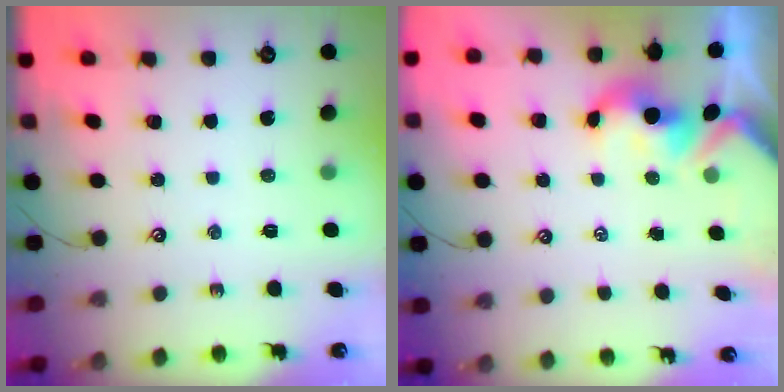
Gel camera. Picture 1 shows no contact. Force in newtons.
{"total": 1.3, "press": 1.2, "slide": 0.6}